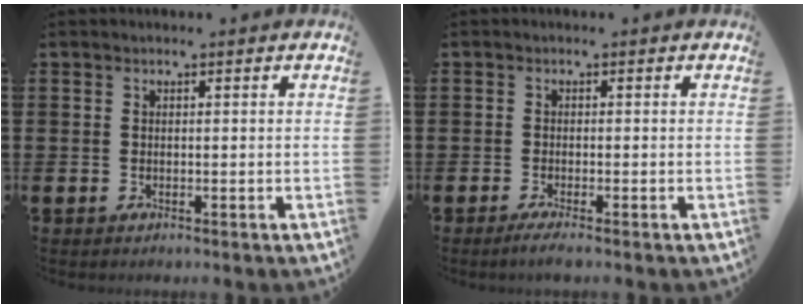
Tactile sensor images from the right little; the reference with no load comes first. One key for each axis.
{"total": 1.3, "fx": -0.7, "fy": 0.1, "fz": 1.0, "tx": -0.016, "ty": -0.003, "tz": -0.013}